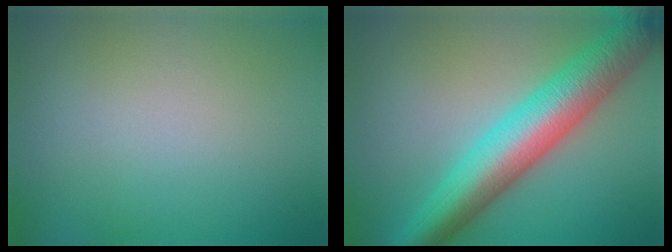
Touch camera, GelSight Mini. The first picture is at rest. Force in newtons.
{"total": 9.0, "press": 9.0, "slide": 0.2}